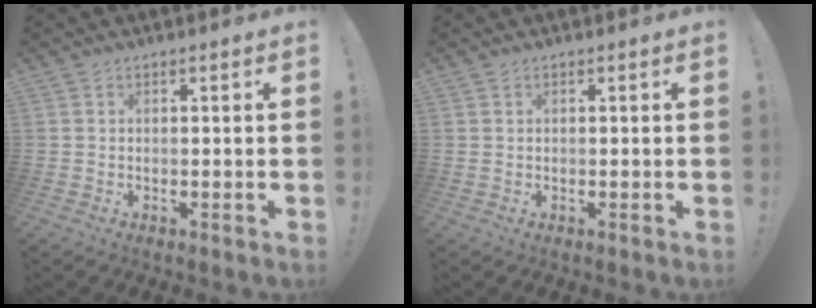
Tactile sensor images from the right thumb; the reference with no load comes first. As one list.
[{"total": 0.0}]